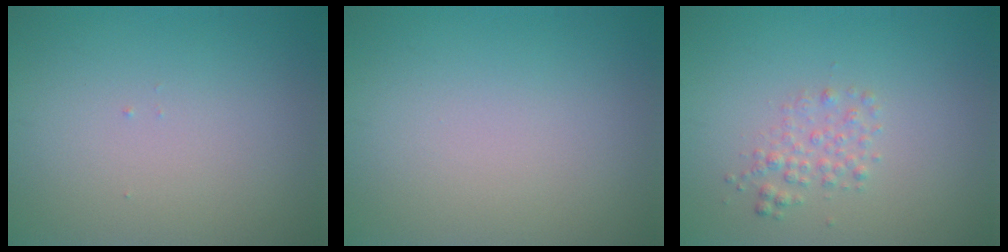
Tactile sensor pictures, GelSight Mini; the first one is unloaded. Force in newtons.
{"total": 0.0}
{"total": 1.6, "press": 1.6, "slide": 0.0}